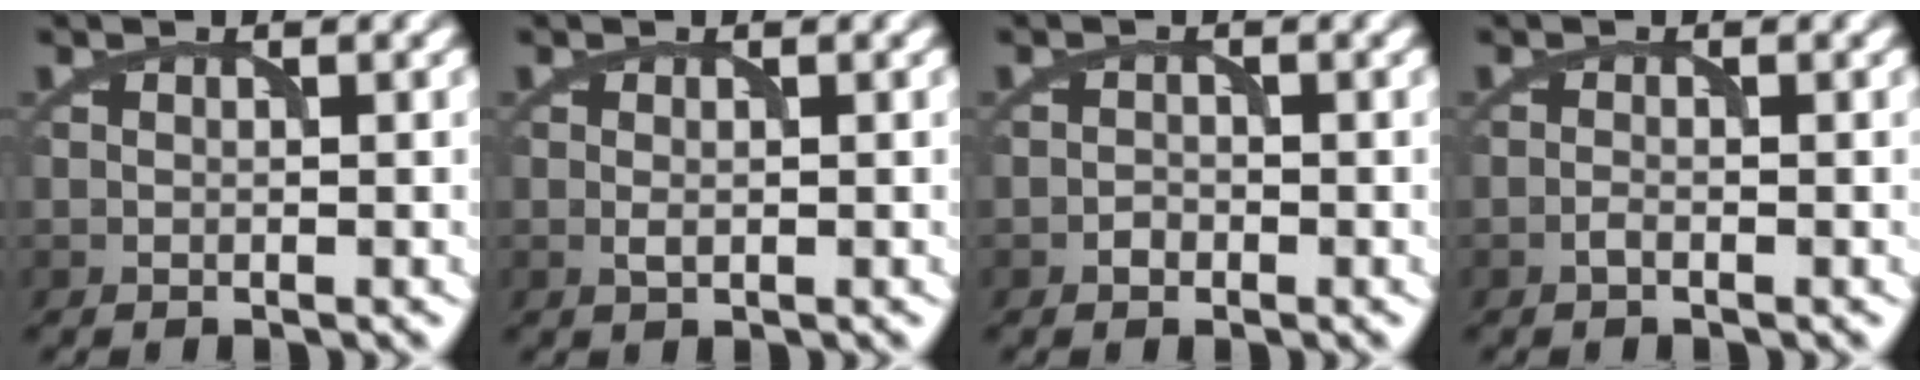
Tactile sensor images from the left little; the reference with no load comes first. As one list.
[{"total": 0.8, "force": [-0.1, 0.4, 0.7], "torque": [-0.017, -0.002, -0.001]}, {"total": 0.8, "force": [-0.5, 0.6, 0.3], "torque": [-0.003, 0.001, -0.011]}, {"total": 0.6, "force": [-0.5, 0.1, 0.4], "torque": [-0.010, 0.001, -0.011]}]